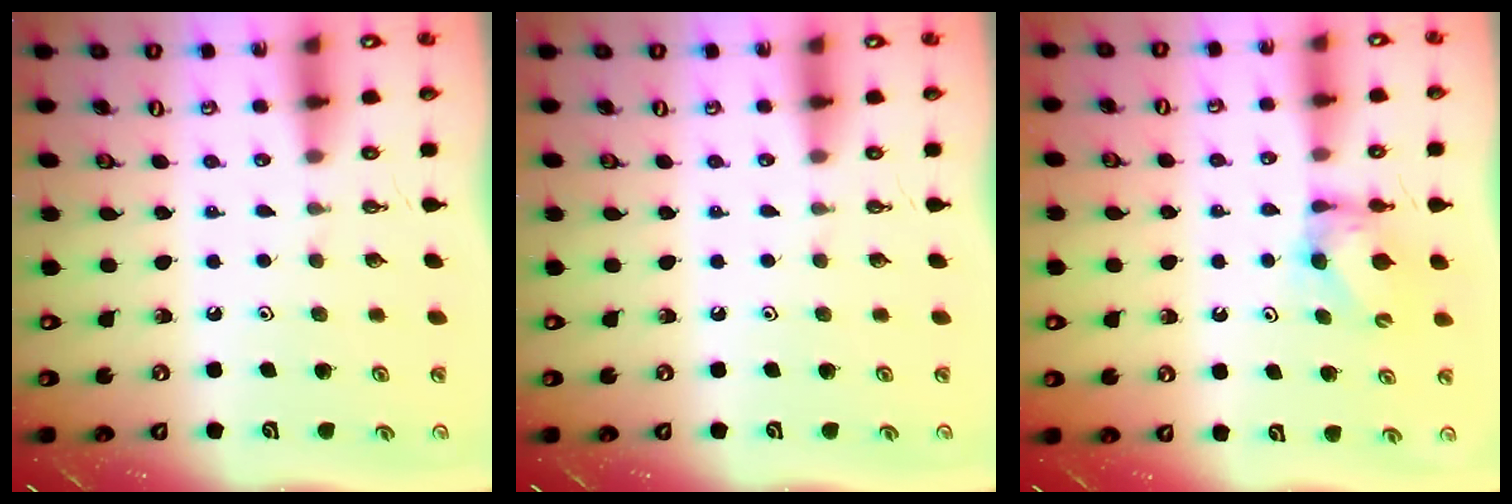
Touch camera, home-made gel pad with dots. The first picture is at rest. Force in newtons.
{"total": 0.0}
{"total": 6.7, "press": 6.7, "slide": 0.3}